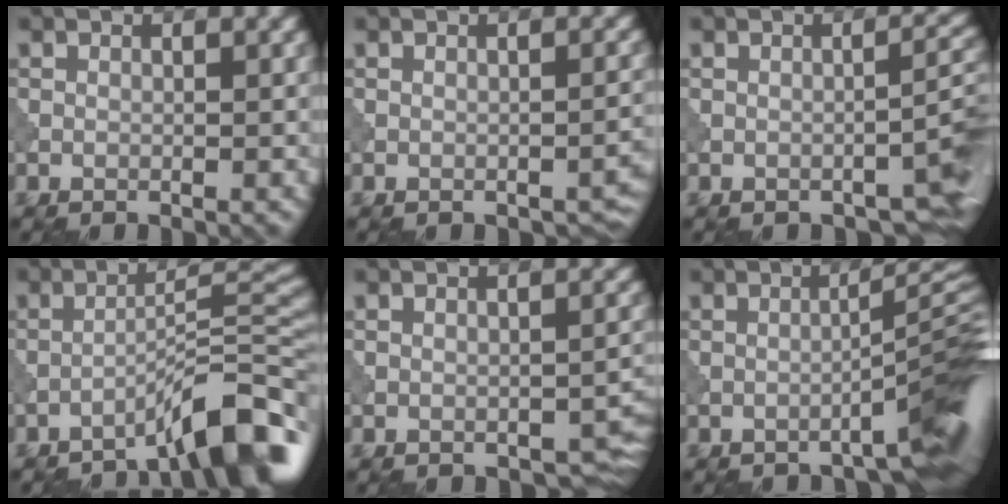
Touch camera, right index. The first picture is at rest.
{"total": 1.6, "force": [-1.2, 0.6, 0.8], "torque": [-0.006, 0.000, -0.015]}
{"total": 3.2, "force": [-2.2, 0.8, 2.2], "torque": [-0.022, 0.010, -0.033]}
{"total": 7.9, "force": [-5.6, 1.3, 5.4], "torque": [-0.072, 0.022, -0.094]}
{"total": 2.2, "force": [-1.3, 1.2, 1.4], "torque": [-0.014, -0.005, -0.011]}
{"total": 6.1, "force": [-3.1, 0.9, 5.1], "torque": [-0.058, 0.022, -0.053]}